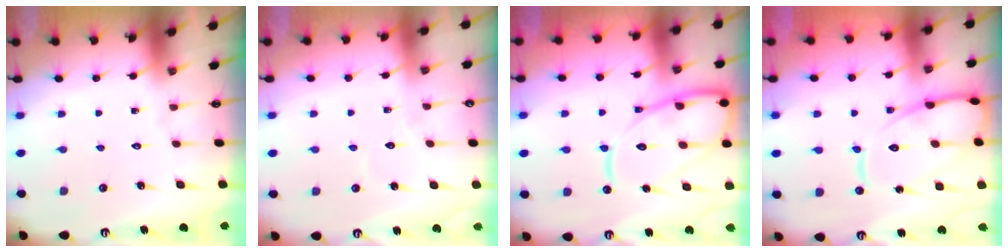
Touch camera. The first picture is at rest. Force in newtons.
{"total": 3.7, "press": 3.6, "slide": 0.4}
{"total": 15.5, "press": 15.5, "slide": 1.6}
{"total": 13.1, "press": 13.1, "slide": 1.2}